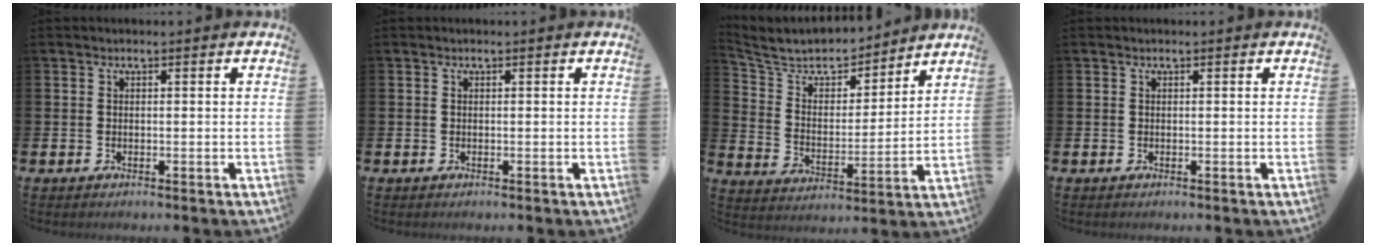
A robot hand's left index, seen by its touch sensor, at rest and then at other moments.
{"total": 0.0}
{"total": 7.2, "force": [6.7, 2.4, 1.2], "torque": [-0.067, -0.050, 0.116]}
{"total": 0.0}